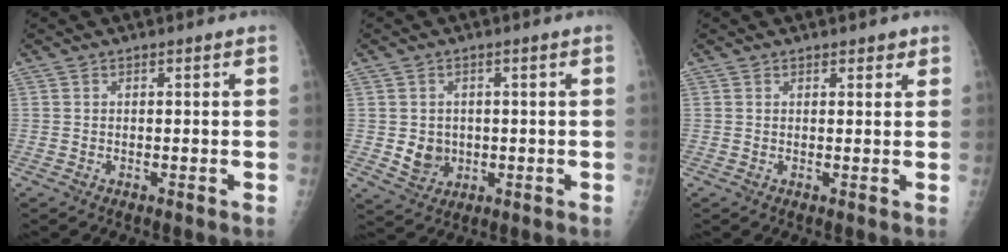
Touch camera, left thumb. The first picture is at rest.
{"total": 4.8, "force": [-0.2, 4.3, 2.2], "torque": [-0.014, 0.000, 0.008]}
{"total": 1.8, "force": [1.3, 1.0, 0.7], "torque": [0.009, -0.005, 0.012]}